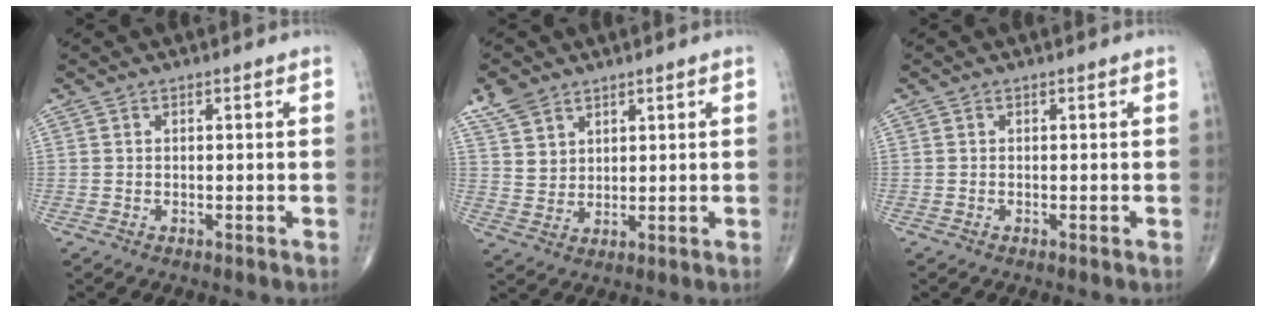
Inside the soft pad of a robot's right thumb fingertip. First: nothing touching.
{"total": 5.9, "force": [4.2, 3.7, 1.9], "torque": [-0.027, -0.017, 0.090]}
{"total": 0.0}